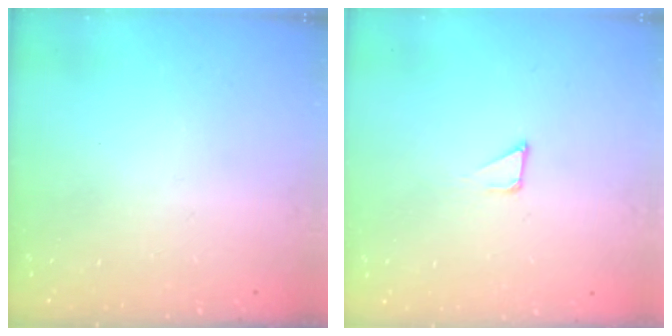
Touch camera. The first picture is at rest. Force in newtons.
{"total": 1.2, "press": 1.2, "slide": 0.0}